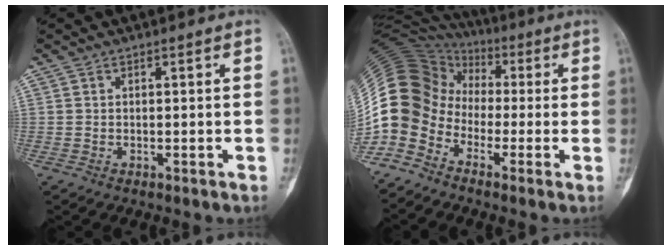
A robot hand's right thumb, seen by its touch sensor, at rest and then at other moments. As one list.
[{"total": 15.4, "force": [-4.9, 12.3, 8.0], "torque": [-0.162, 0.068, -0.104]}]